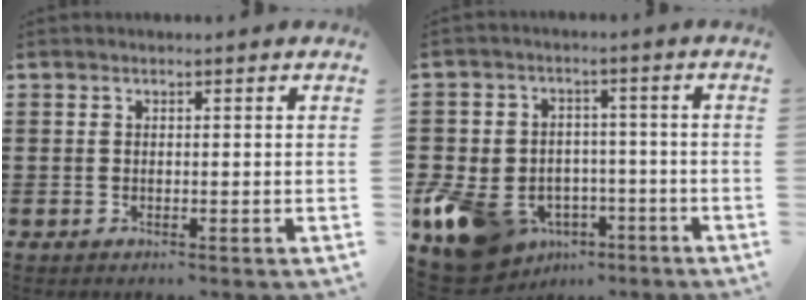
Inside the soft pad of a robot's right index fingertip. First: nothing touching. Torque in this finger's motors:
{"motor_torque": [2.14, 0.00, 0.93, 0.21]}